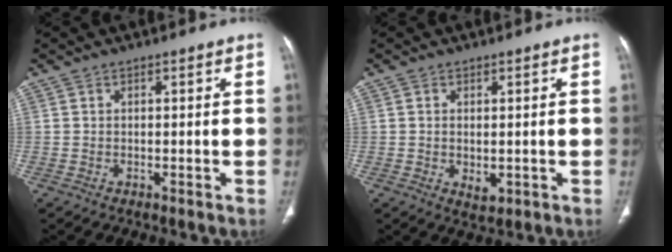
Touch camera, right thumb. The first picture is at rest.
{"total": 3.0, "force": [-0.4, 1.8, 2.3], "torque": [-0.038, -0.005, -0.001]}